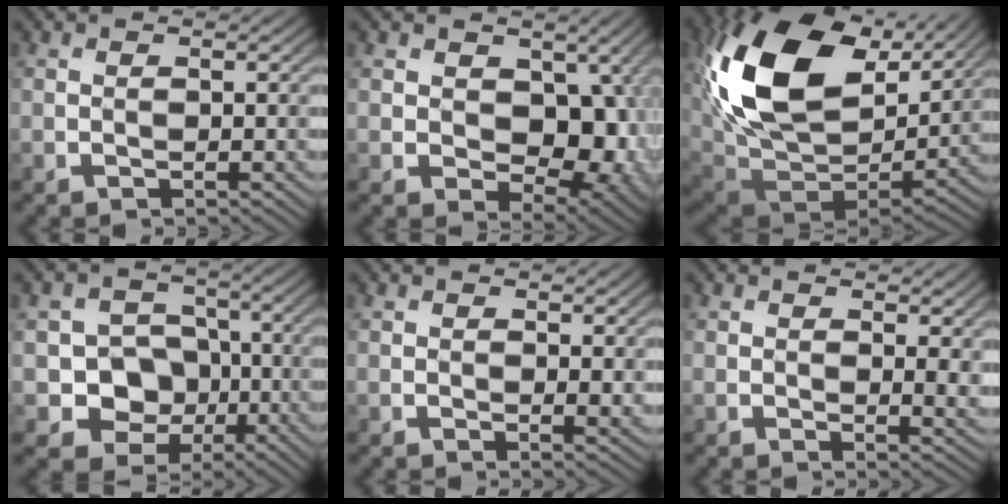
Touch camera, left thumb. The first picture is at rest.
{"total": 11.0, "force": [0.1, 7.7, 7.8], "torque": [-0.127, -0.019, 0.000]}
{"total": 19.7, "force": [6.4, 12.6, 13.6], "torque": [-0.337, 0.002, 0.134]}
{"total": 8.0, "force": [-2.3, 7.1, 2.9], "torque": [-0.054, -0.010, -0.067]}
{"total": 1.9, "force": [1.1, 1.1, 1.1], "torque": [-0.021, -0.005, 0.022]}
{"total": 4.3, "force": [2.1, 2.5, 2.8], "torque": [-0.052, -0.004, 0.041]}